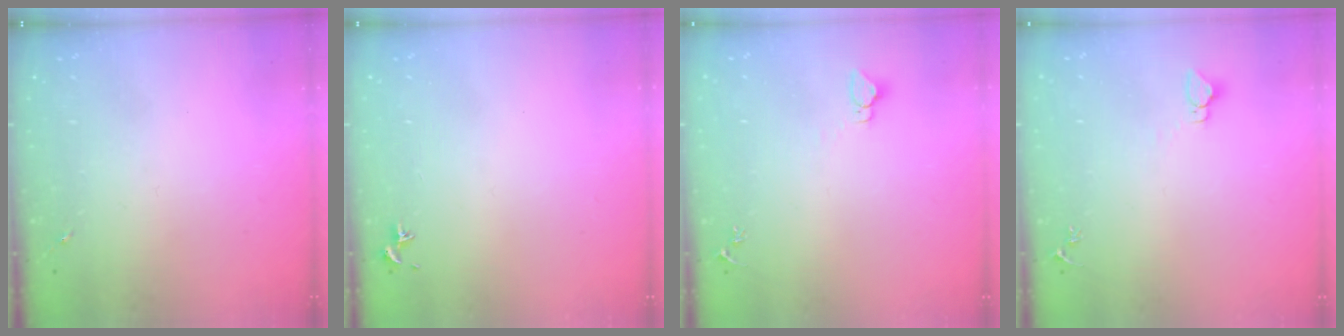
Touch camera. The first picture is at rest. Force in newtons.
{"total": 0.7, "press": 0.6, "slide": 0.5}
{"total": 2.9, "press": 2.9, "slide": 0.1}
{"total": 2.9, "press": 2.9, "slide": 0.1}